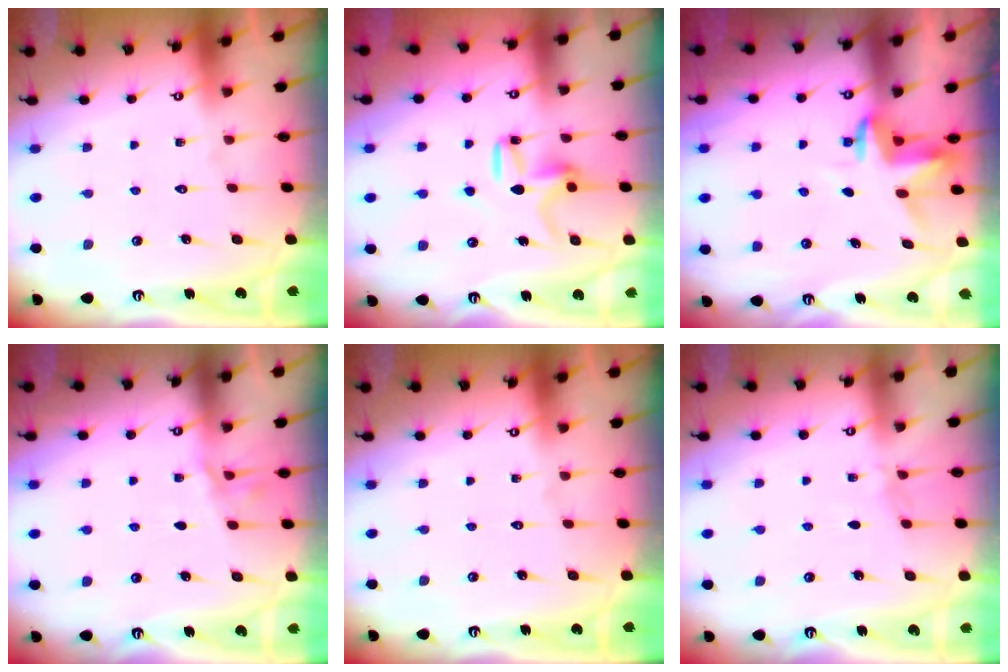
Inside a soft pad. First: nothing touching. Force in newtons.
{"total": 9.9, "press": 9.9, "slide": 0.6}
{"total": 3.6, "press": 3.6, "slide": 0.2}
{"total": 3.5, "press": 3.4, "slide": 0.5}
{"total": 0.0}
{"total": 3.0, "press": 3.0, "slide": 0.5}